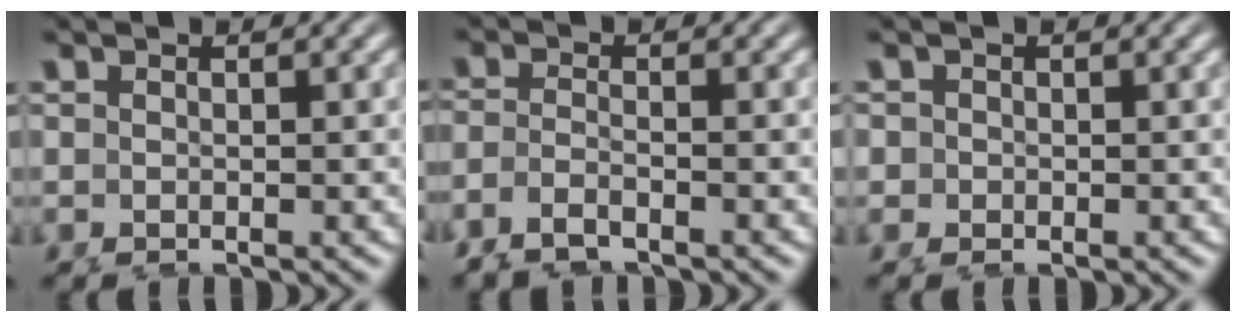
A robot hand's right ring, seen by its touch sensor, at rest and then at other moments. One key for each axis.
{"total": 4.1, "fx": -1.7, "fy": 3.3, "fz": 1.7, "tx": -0.057, "ty": -0.019, "tz": -0.023}
{"total": 1.0, "fx": 0.0, "fy": 0.9, "fz": -0.5, "tx": 0.012, "ty": 0.001, "tz": -0.005}